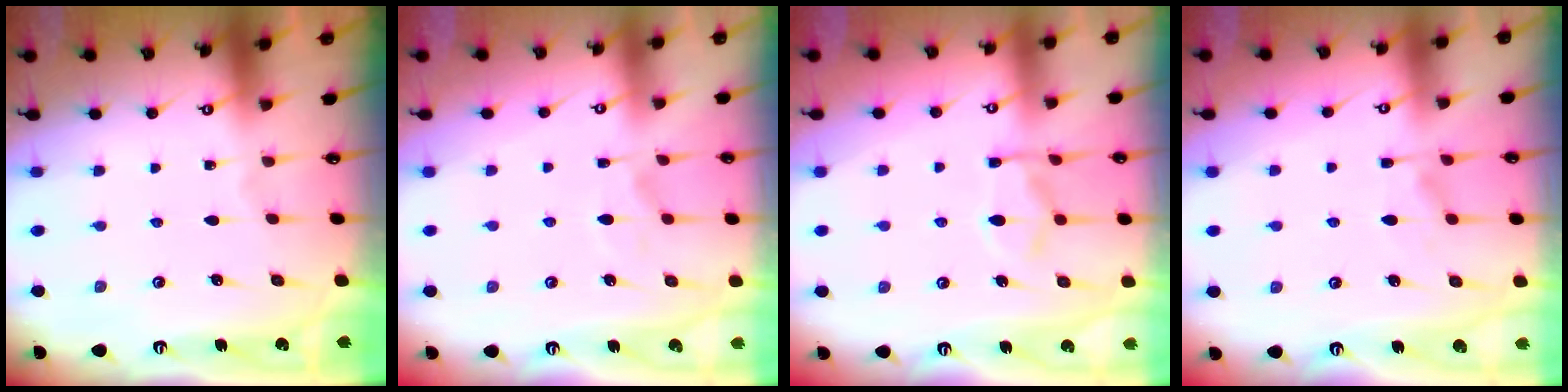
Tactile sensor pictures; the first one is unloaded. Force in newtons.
{"total": 6.4, "press": 6.3, "slide": 1.3}
{"total": 11.5, "press": 11.5, "slide": 1.3}
{"total": 1.6, "press": 1.0, "slide": 1.2}